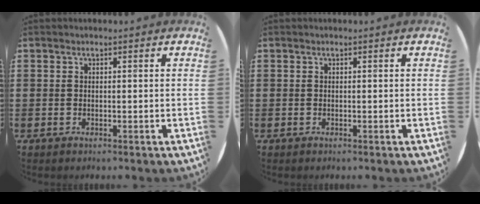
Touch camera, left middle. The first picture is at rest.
{"total": 0.0}